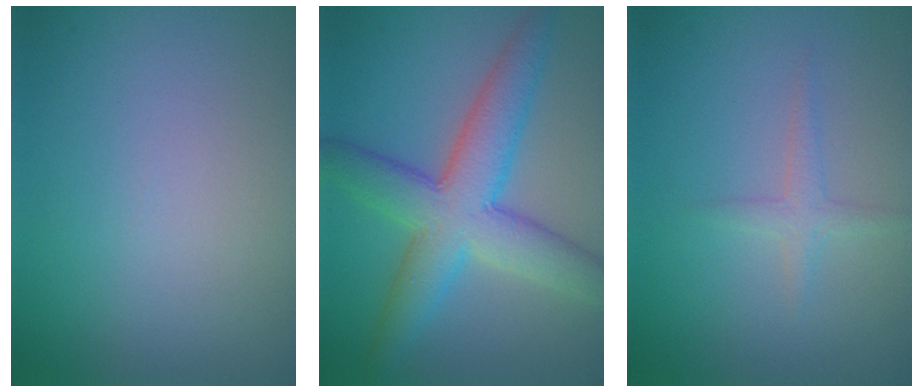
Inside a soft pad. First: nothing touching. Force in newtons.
{"total": 7.7, "press": 7.7, "slide": 0.1}
{"total": 1.4, "press": 1.4, "slide": 0.0}